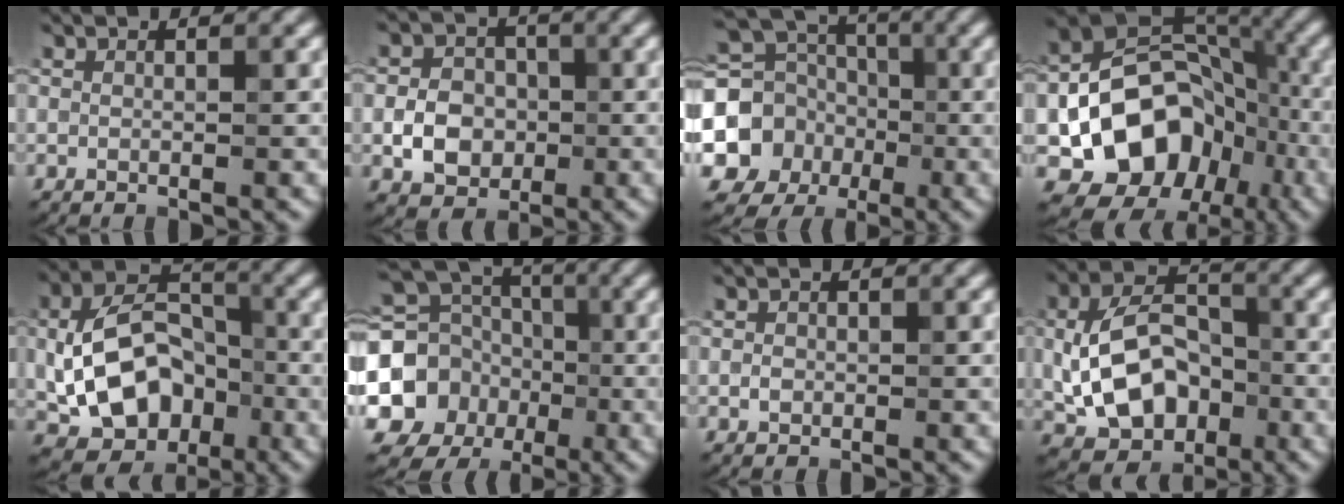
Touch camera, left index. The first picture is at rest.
{"total": 4.1, "force": [-0.9, 3.4, 2.2], "torque": [-0.031, 0.001, -0.018]}
{"total": 10.7, "force": [-2.1, 9.8, 3.9], "torque": [-0.093, -0.009, -0.058]}
{"total": 12.4, "force": [-4.0, 9.5, 7.0], "torque": [-0.099, 0.003, -0.075]}
{"total": 10.3, "force": [-1.7, 7.2, 7.2], "torque": [-0.133, 0.003, -0.030]}
{"total": 13.5, "force": [-2.4, 12.4, 4.8], "torque": [-0.112, -0.007, -0.067]}
{"total": 0.8, "force": [-0.2, 0.7, 0.4], "torque": [-0.005, -0.002, -0.005]}
{"total": 9.3, "force": [-1.3, 6.4, 6.6], "torque": [-0.126, 0.001, -0.022]}